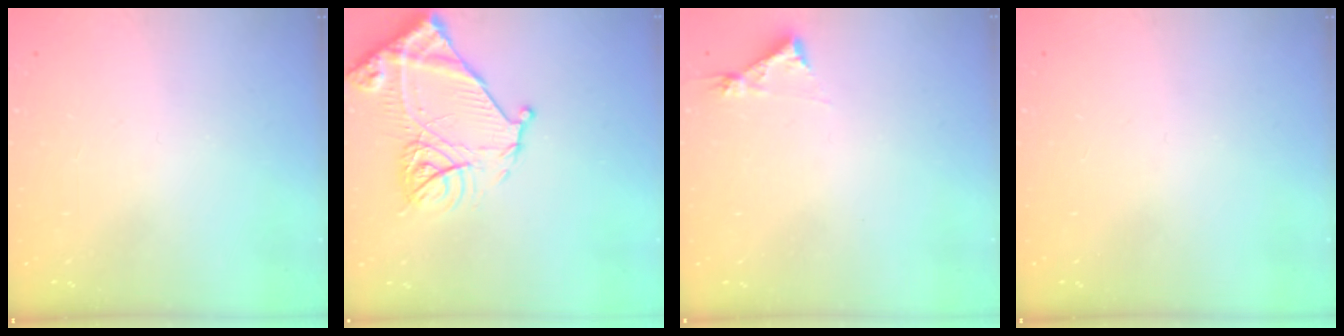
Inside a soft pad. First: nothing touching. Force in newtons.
{"total": 16.4, "press": 16.3, "slide": 1.6}
{"total": 4.3, "press": 4.3, "slide": 0.5}
{"total": 0.0}